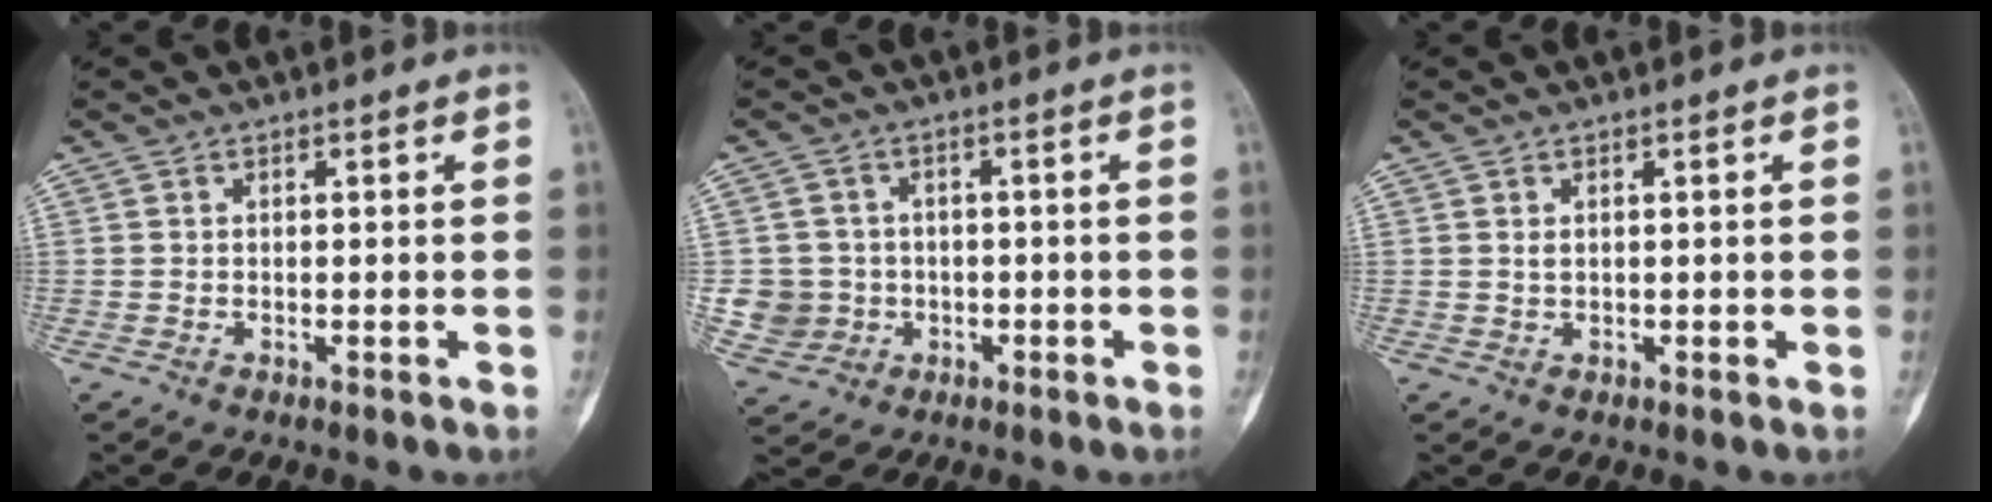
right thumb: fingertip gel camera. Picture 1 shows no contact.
{"total": 6.0, "force": [-0.9, 5.9, 0.8], "torque": [0.002, 0.011, -0.014]}
{"total": 0.8, "force": [0.3, 0.6, 0.5], "torque": [-0.007, 0.001, 0.006]}